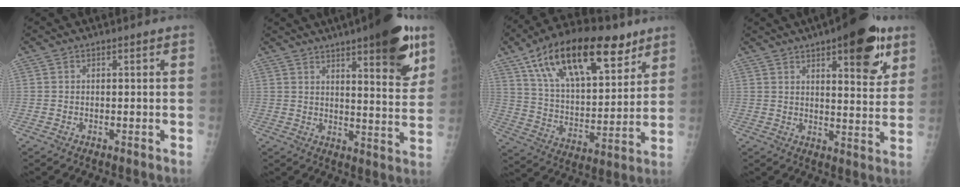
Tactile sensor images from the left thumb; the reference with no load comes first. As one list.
[{"total": 17.1, "force": [9.7, 4.3, 13.5], "torque": [-0.154, -0.047, 0.133]}, {"total": 25.2, "force": [14.1, 11.4, 17.5], "torque": [-0.268, -0.025, 0.242]}, {"total": 16.1, "force": [8.6, 5.5, 12.4], "torque": [-0.131, -0.033, 0.115]}]